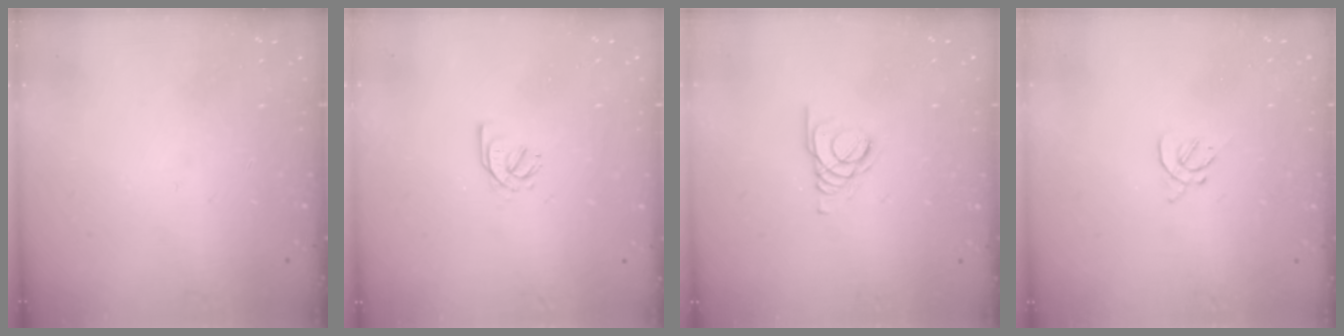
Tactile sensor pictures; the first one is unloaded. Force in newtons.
{"total": 1.7, "press": 1.6, "slide": 0.5}
{"total": 1.6, "press": 1.6, "slide": 0.2}
{"total": 1.6, "press": 1.5, "slide": 0.5}